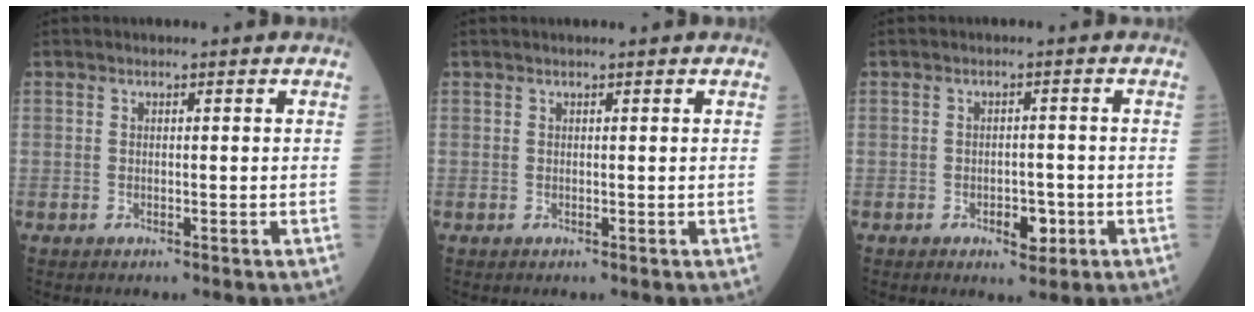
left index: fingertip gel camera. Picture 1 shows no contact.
{"total": 0.5, "force": [0.5, 0.1, 0.2], "torque": [-0.002, 0.010, 0.008]}
{"total": 3.6, "force": [-1.6, 1.9, 2.7], "torque": [-0.035, 0.004, -0.016]}